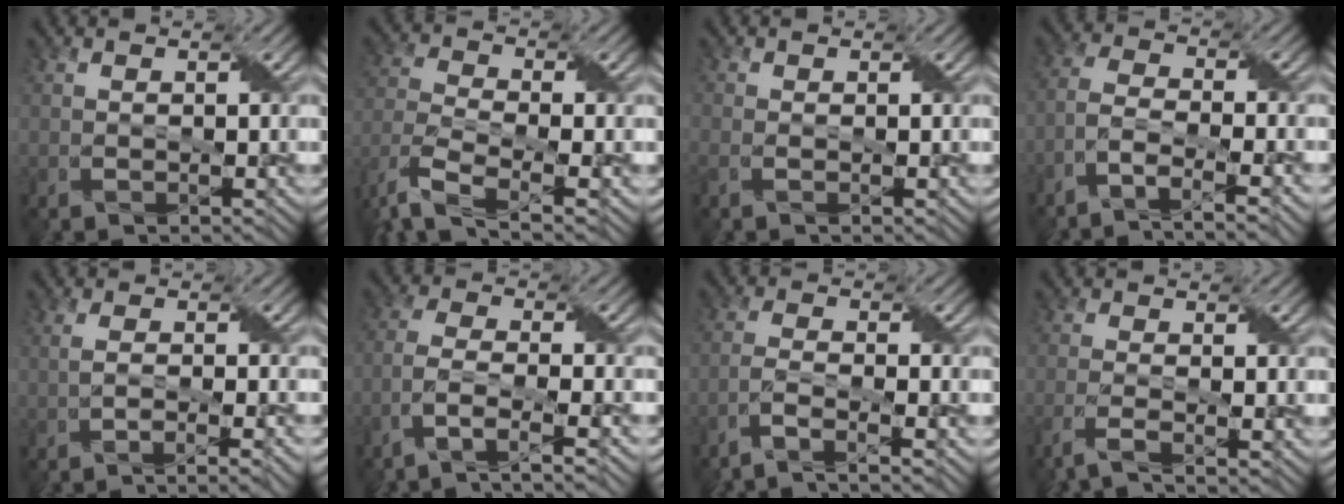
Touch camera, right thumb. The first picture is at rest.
{"total": 8.5, "force": [-5.9, 3.1, 5.3], "torque": [-0.136, -0.025, -0.107]}
{"total": 0.7, "force": [-0.3, 0.1, 0.6], "torque": [-0.015, 0.000, -0.008]}
{"total": 6.7, "force": [-4.8, 1.6, 4.3], "torque": [-0.085, 0.001, -0.094]}
{"total": 4.0, "force": [-1.8, 1.0, 3.4], "torque": [-0.050, -0.007, -0.030]}
{"total": 7.0, "force": [-4.8, 1.9, 4.8], "torque": [-0.097, -0.002, -0.093]}
{"total": 5.1, "force": [-3.9, 0.7, 3.2], "torque": [-0.053, 0.004, -0.083]}
{"total": 3.6, "force": [-2.4, 0.7, 2.6], "torque": [-0.040, 0.001, -0.061]}